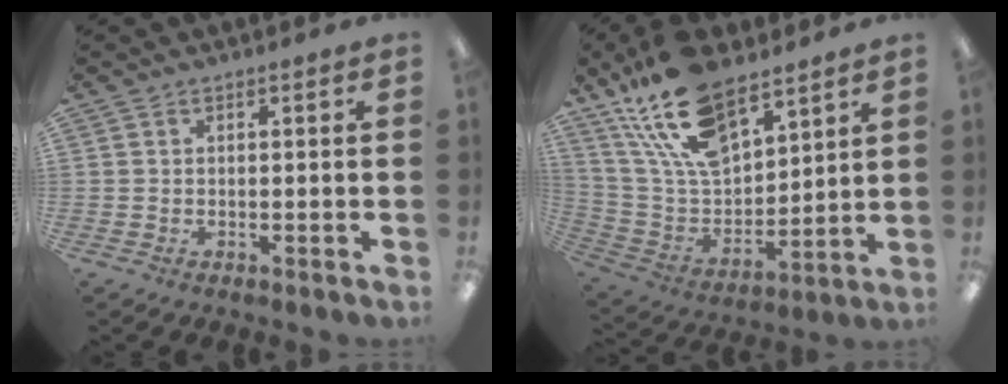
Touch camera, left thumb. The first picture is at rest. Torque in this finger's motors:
{"motor_torque": [1.10, 1.11, 1.40, -1.37, 0.33]}